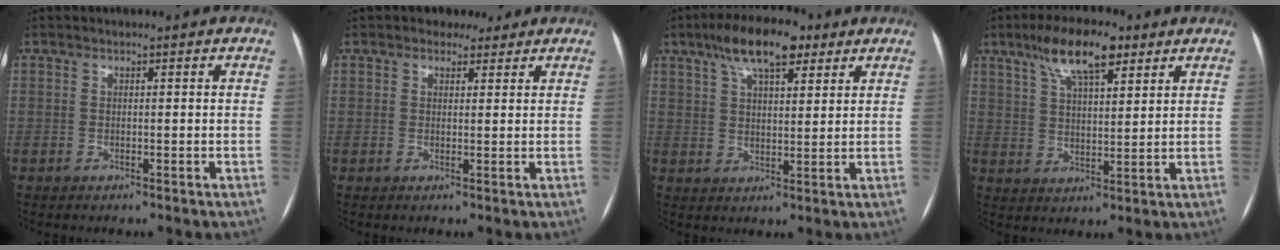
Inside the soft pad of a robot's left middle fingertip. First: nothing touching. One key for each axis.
{"total": 2.9, "fx": 2.2, "fy": 1.8, "fz": 0.5, "tx": -0.003, "ty": 0.008, "tz": 0.029}
{"total": 10.4, "fx": 6.5, "fy": 3.5, "fz": 7.3, "tx": -0.127, "ty": 0.022, "tz": 0.109}
{"total": 10.0, "fx": 6.3, "fy": 2.9, "fz": 7.2, "tx": -0.131, "ty": 0.016, "tz": 0.110}